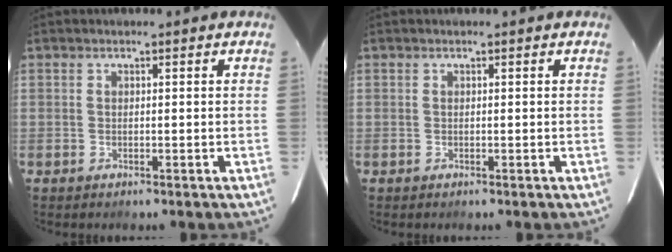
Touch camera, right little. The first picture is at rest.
{"total": 0.0}